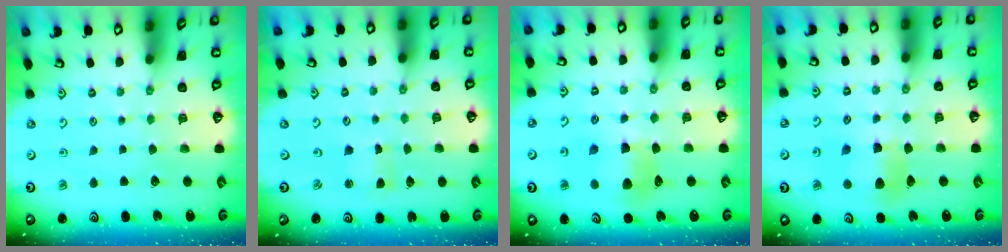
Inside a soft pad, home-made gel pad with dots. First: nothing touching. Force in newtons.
{"total": 2.2, "press": 2.2, "slide": 0.2}
{"total": 9.2, "press": 9.1, "slide": 1.2}
{"total": 6.7, "press": 6.6, "slide": 0.8}